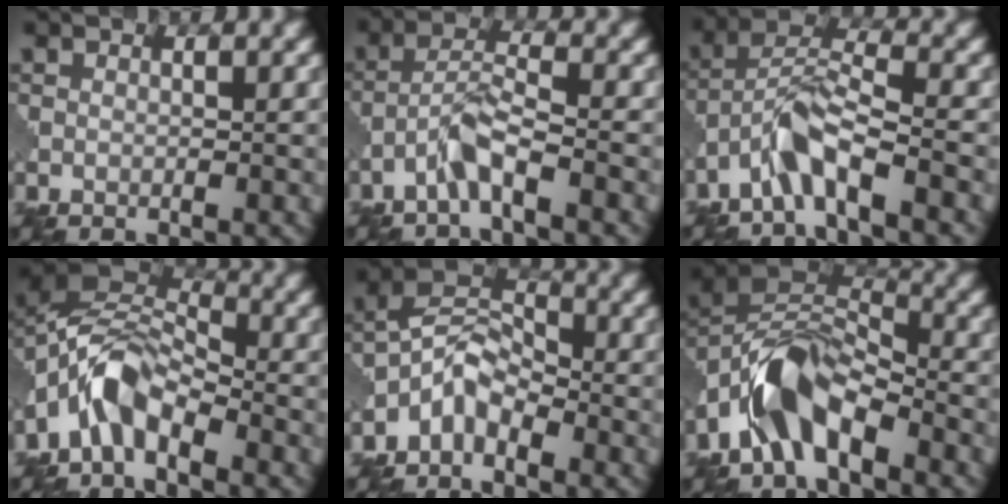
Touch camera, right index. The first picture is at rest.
{"total": 3.2, "force": [-2.1, 0.4, 2.3], "torque": [-0.049, 0.012, -0.048]}
{"total": 4.6, "force": [-3.0, 0.8, 3.4], "torque": [-0.069, 0.014, -0.065]}
{"total": 6.0, "force": [-3.5, 2.8, 4.0], "torque": [-0.075, 0.013, -0.084]}
{"total": 3.9, "force": [-2.6, 2.1, 2.2], "torque": [-0.039, 0.014, -0.062]}
{"total": 6.7, "force": [-3.9, 2.9, 4.6], "torque": [-0.081, 0.011, -0.085]}